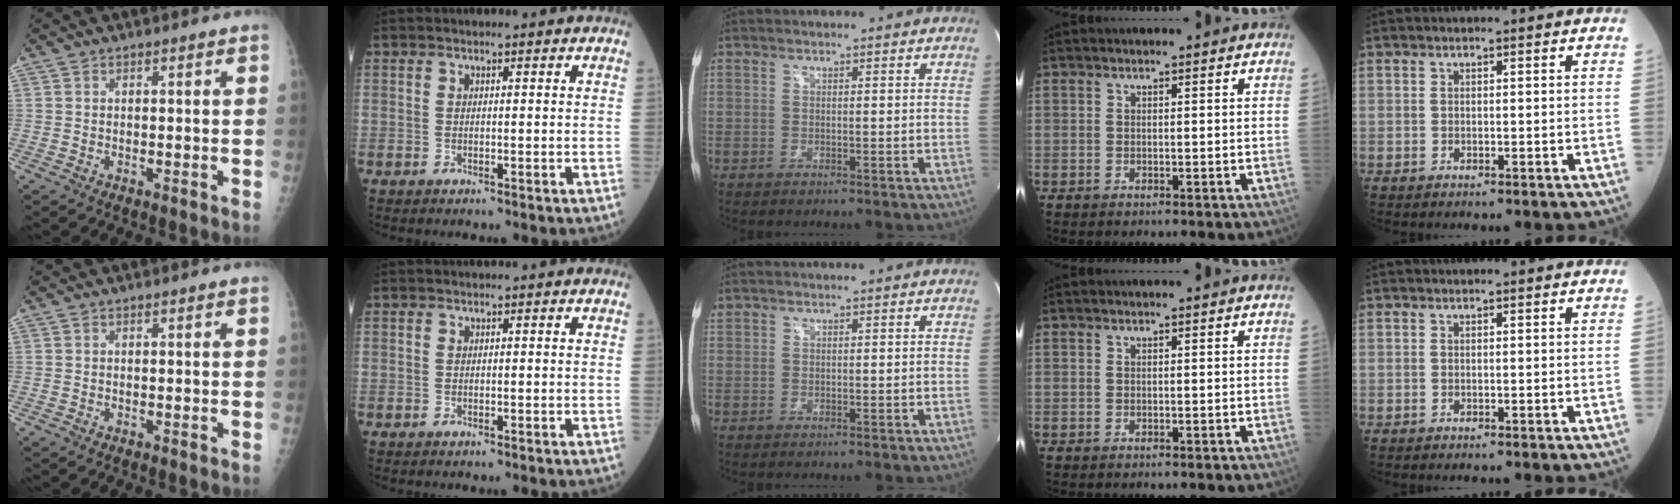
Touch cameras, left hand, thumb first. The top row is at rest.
{"middle": {"total": 0.5, "force": [0.4, 0.2, 0.0], "torque": [-0.010, 0.017, 0.013]}}